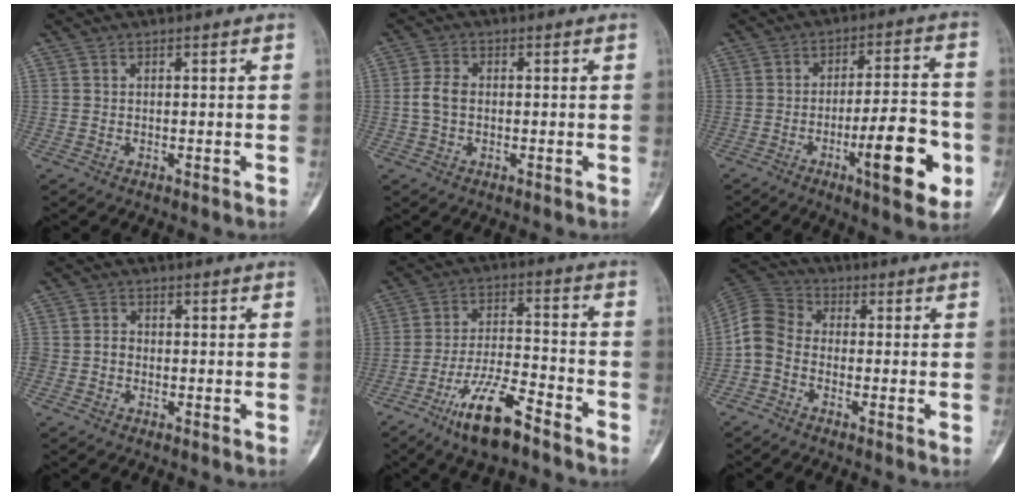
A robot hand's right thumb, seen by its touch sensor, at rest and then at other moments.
{"total": 3.7, "force": [-0.2, 2.5, 2.7], "torque": [-0.059, 0.010, -0.009]}
{"total": 15.1, "force": [-5.1, 4.0, 13.6], "torque": [-0.180, 0.021, -0.074]}
{"total": 2.1, "force": [-0.8, 1.7, 1.0], "torque": [-0.011, 0.007, -0.021]}
{"total": 12.6, "force": [-8.5, 3.3, 8.8], "torque": [-0.164, 0.051, -0.156]}
{"total": 6.7, "force": [-2.0, 5.1, 4.0], "torque": [-0.073, 0.026, -0.060]}